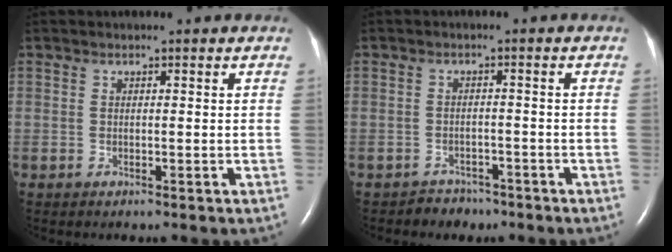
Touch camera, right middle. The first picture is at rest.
{"total": 3.0, "force": [-2.3, 1.7, -0.4], "torque": [-0.001, 0.007, -0.034]}